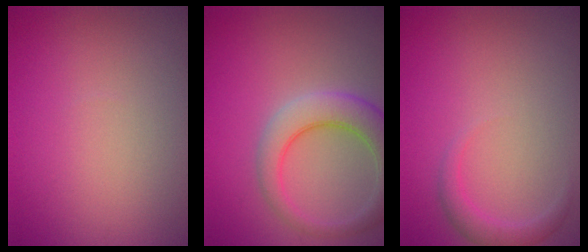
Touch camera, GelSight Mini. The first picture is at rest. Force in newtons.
{"total": 5.4, "press": 5.4, "slide": 0.4}
{"total": 1.7, "press": 1.7, "slide": 0.1}